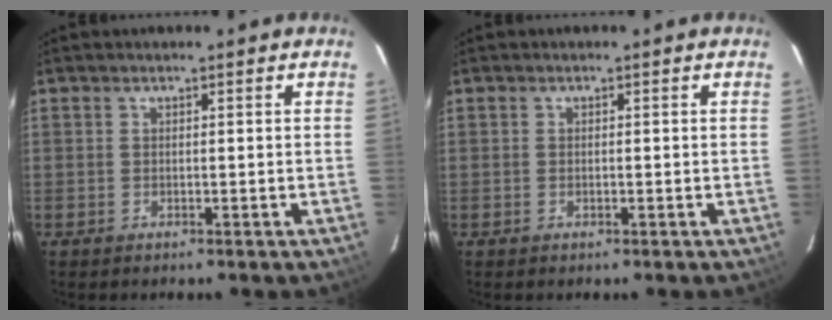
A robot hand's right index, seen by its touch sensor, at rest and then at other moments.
{"total": 0.5, "force": [-0.2, 0.1, 0.4], "torque": [-0.009, 0.002, -0.005]}